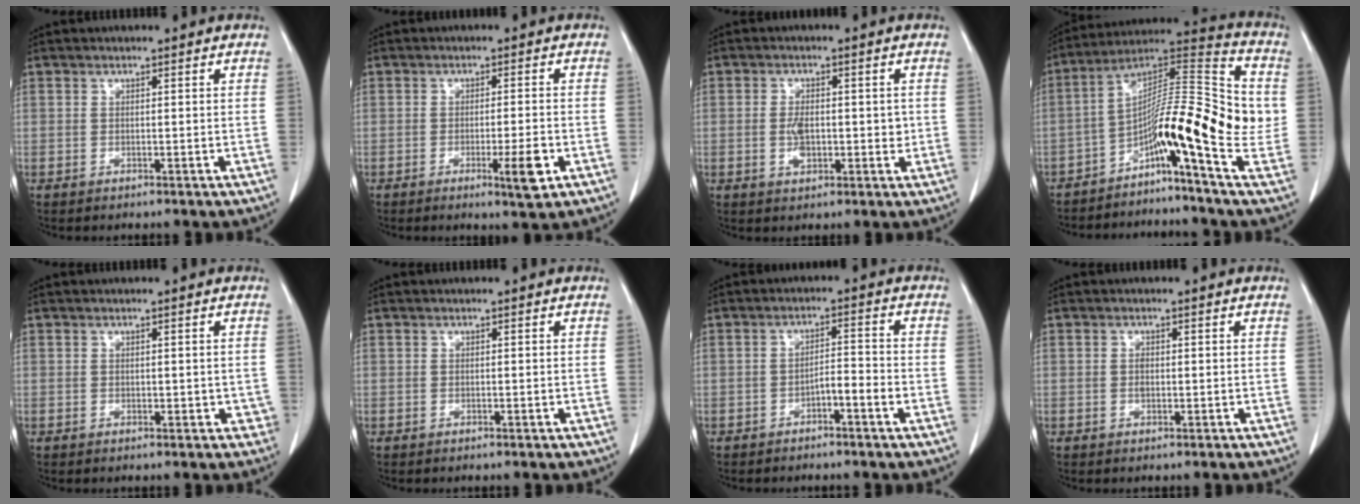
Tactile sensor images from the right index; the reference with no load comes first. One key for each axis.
{"total": 4.8, "fx": -2.0, "fy": 0.3, "fz": 4.3, "tx": -0.062, "ty": -0.006, "tz": -0.028}
{"total": 4.6, "fx": -0.4, "fy": 2.4, "fz": 3.9, "tx": -0.071, "ty": 0.003, "tz": -0.004}
{"total": 15.5, "fx": -3.4, "fy": 1.5, "fz": 15.1, "tx": -0.240, "ty": 0.037, "tz": -0.067}
{"total": 1.2, "fx": 0.0, "fy": 0.9, "fz": 0.8, "tx": -0.001, "ty": 0.004, "tz": 0.002}
{"total": 0.0}
{"total": 3.2, "fx": -1.8, "fy": 0.4, "fz": 2.7, "tx": -0.040, "ty": 0.012, "tz": -0.029}
{"total": 0.9, "fx": -0.1, "fy": 0.5, "fz": 0.8, "tx": -0.016, "ty": 0.001, "tz": -0.001}